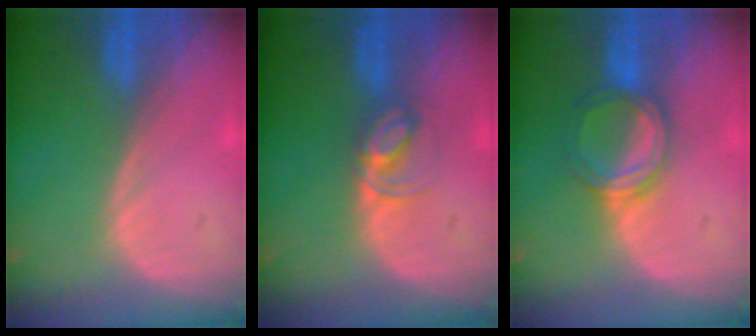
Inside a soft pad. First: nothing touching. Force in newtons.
{"total": 3.9, "press": 3.9, "slide": 0.4}
{"total": 5.3, "press": 5.2, "slide": 0.5}